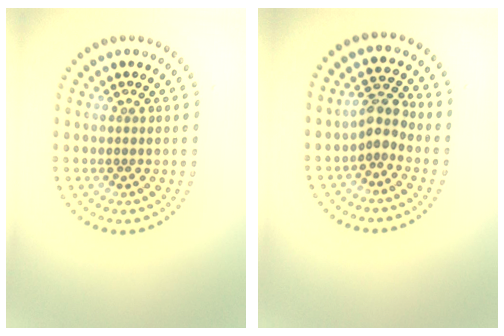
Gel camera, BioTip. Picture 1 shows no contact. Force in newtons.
{"total": 2.3, "press": 1.8, "slide": 1.5}